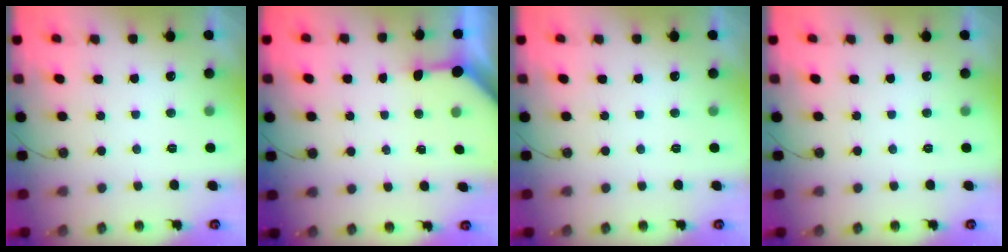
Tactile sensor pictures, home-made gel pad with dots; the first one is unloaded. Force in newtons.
{"total": 3.6, "press": 3.6, "slide": 0.4}
{"total": 0.0}
{"total": 0.0}